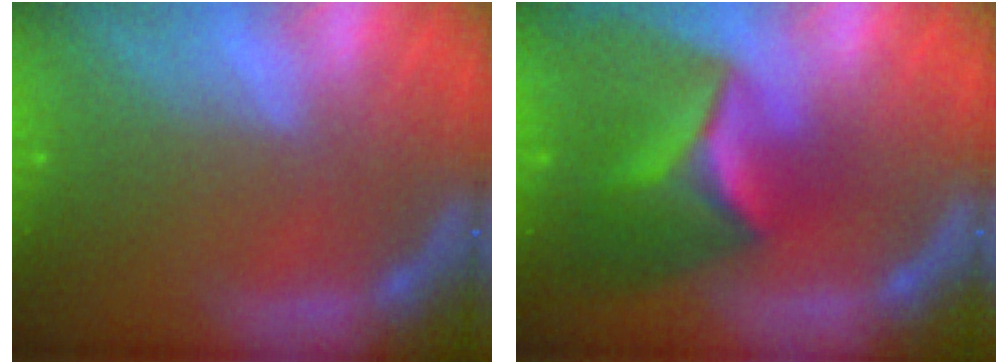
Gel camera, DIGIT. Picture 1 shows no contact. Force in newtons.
{"total": 8.4}